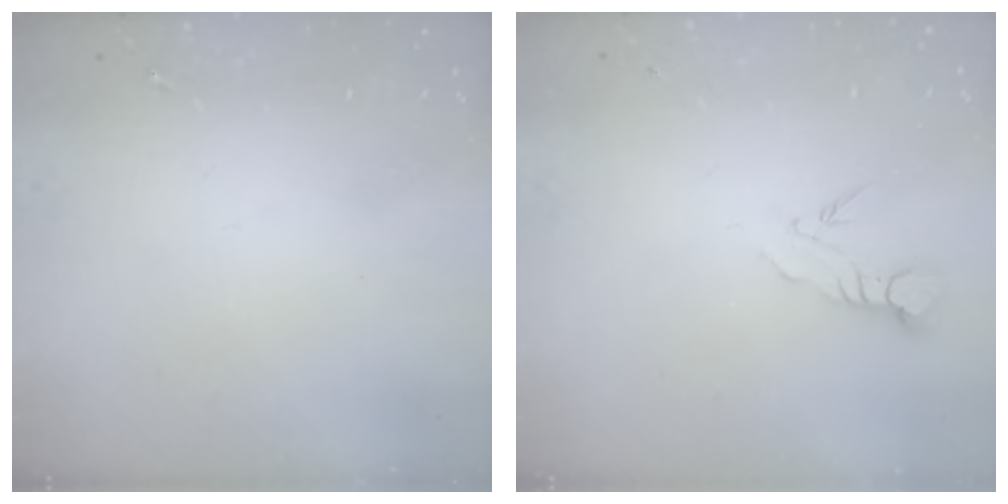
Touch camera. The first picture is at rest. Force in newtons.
{"total": 3.8, "press": 3.8, "slide": 0.2}